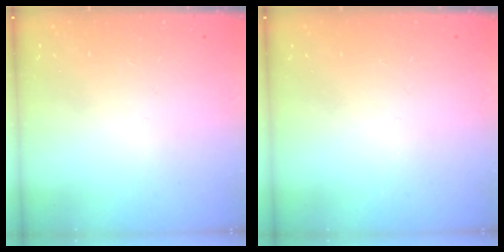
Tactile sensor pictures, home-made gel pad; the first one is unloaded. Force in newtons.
{"total": 0.0}